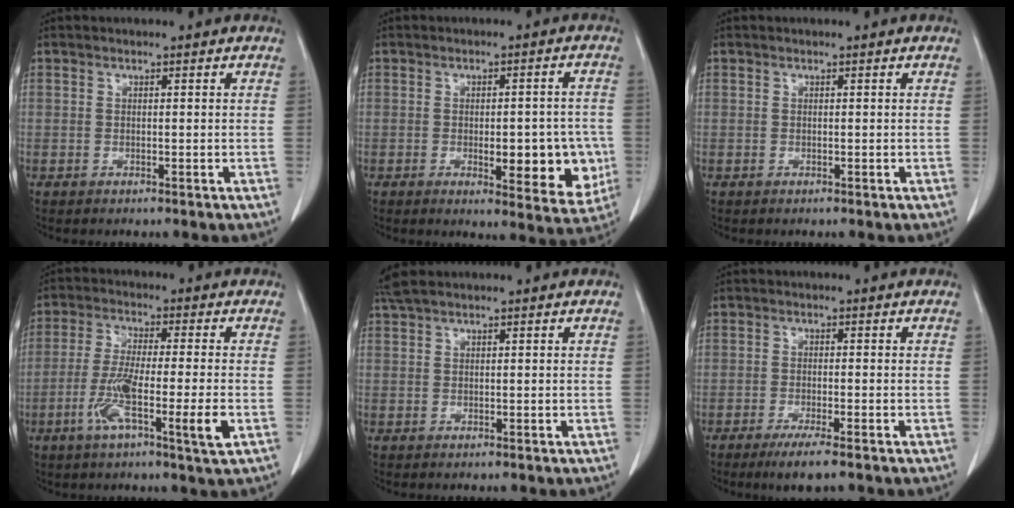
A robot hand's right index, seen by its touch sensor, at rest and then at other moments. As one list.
[{"total": 10.5, "force": [-2.2, 3.9, 9.5], "torque": [-0.106, -0.001, -0.016]}, {"total": 0.0}, {"total": 10.3, "force": [-3.3, 0.2, 9.7], "torque": [-0.177, -0.018, -0.064]}, {"total": 2.7, "force": [2.3, 0.2, 1.4], "torque": [-0.030, 0.026, 0.047]}, {"total": 4.4, "force": [-3.0, 0.1, 3.2], "torque": [-0.057, -0.013, -0.051]}]